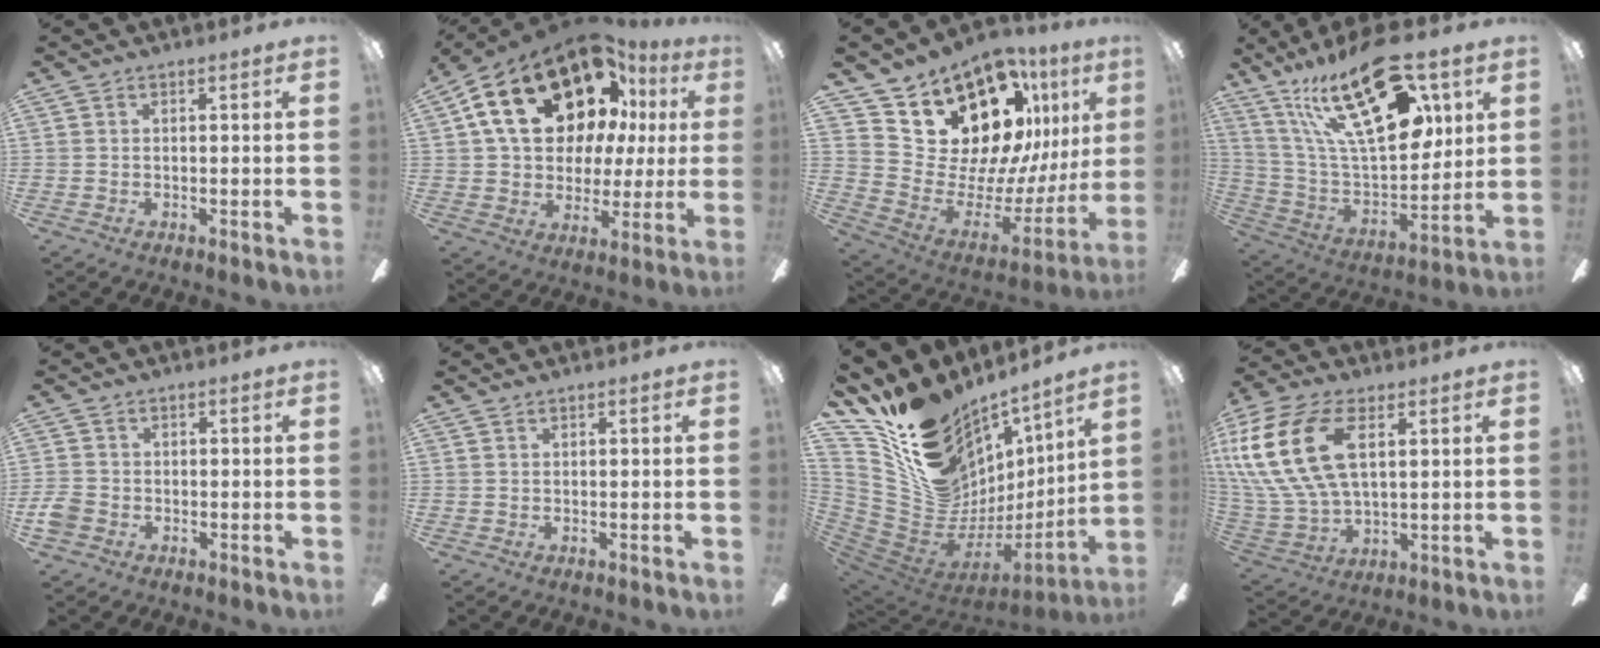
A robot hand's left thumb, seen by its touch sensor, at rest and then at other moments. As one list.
[{"total": 23.8, "force": [11.8, 14.9, 14.3], "torque": [-0.253, -0.055, 0.221]}, {"total": 19.6, "force": [12.8, 10.9, 10.1], "torque": [-0.156, -0.103, 0.251]}, {"total": 30.0, "force": [15.1, 12.5, 22.7], "torque": [-0.419, -0.083, 0.252]}, {"total": 3.7, "force": [-1.4, 2.9, 1.9], "torque": [-0.041, 0.006, -0.026]}, {"total": 0.0}, {"total": 16.7, "force": [11.8, 10.8, 4.9], "torque": [-0.077, -0.125, 0.243]}, {"total": 22.6, "force": [6.9, 13.0, 17.1], "torque": [-0.373, -0.003, 0.120]}]